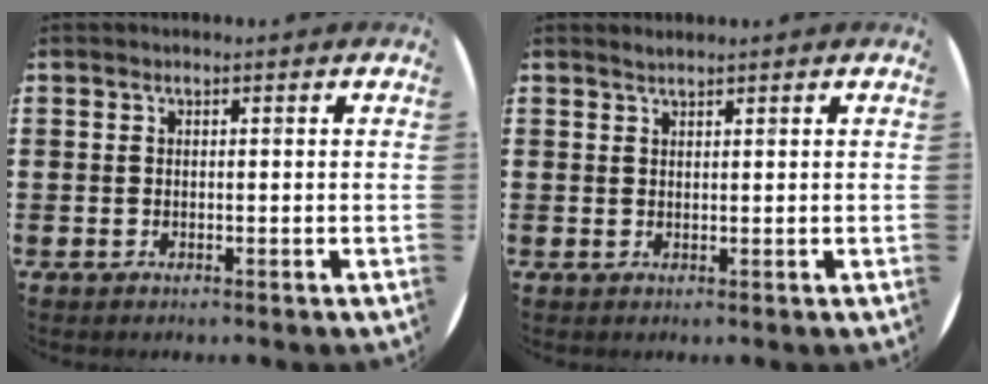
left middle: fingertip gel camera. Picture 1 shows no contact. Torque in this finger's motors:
{"motor_torque": [0.23, -0.32, -0.01, -0.01]}